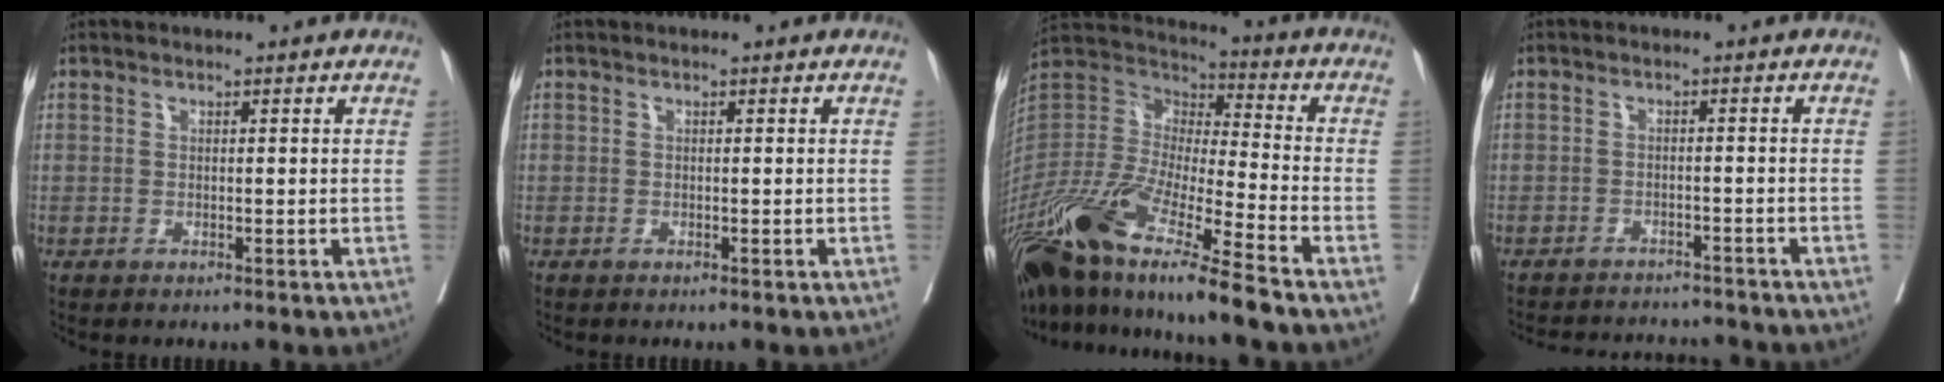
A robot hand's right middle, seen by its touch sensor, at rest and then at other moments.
{"total": 0.0}
{"total": 23.3, "force": [-16.4, 1.4, 16.5], "torque": [-0.363, -0.060, -0.314]}
{"total": 11.0, "force": [-10.6, 2.0, 2.2], "torque": [-0.041, 0.006, -0.134]}